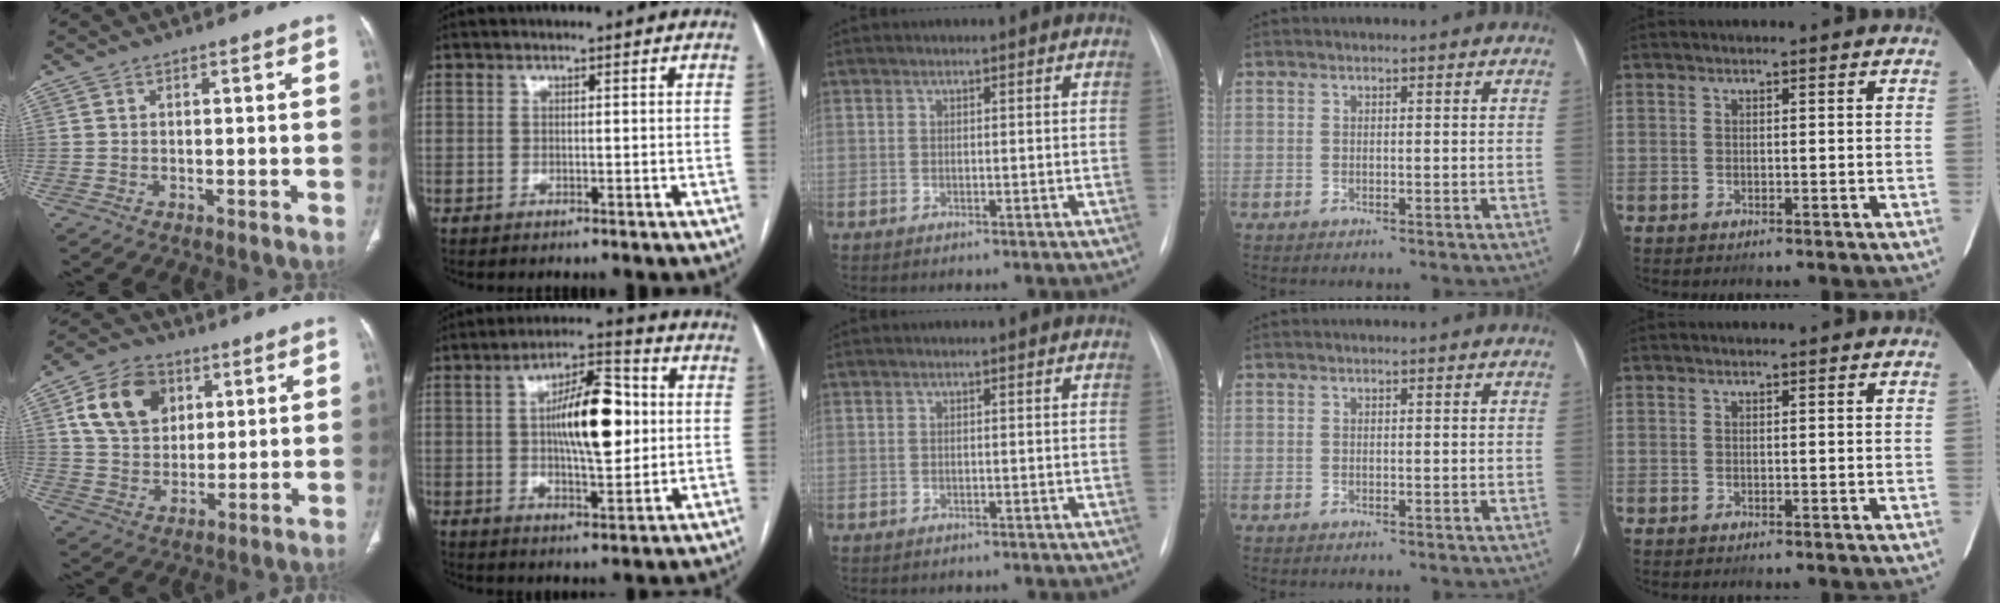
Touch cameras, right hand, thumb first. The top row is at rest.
{"thumb": {"total": 13.5, "force": [4.8, 10.0, 7.7], "torque": [-0.111, -0.005, 0.087]}, "index": {"total": 12.7, "force": [1.3, 3.8, 12.0], "torque": [-0.203, 0.020, 0.021]}, "middle": {"total": 1.3, "force": [-1.1, 0.4, 0.4], "torque": [-0.017, -0.004, -0.012]}}